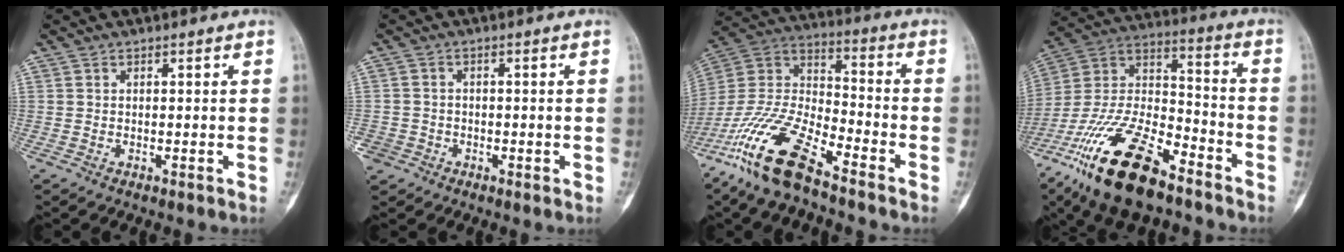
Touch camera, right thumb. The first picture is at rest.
{"total": 3.6, "force": [-1.7, 3.1, 0.3], "torque": [0.005, 0.013, -0.033]}
{"total": 18.5, "force": [-12.5, 5.5, 12.5], "torque": [-0.261, 0.054, -0.242]}
{"total": 24.6, "force": [-15.6, 9.7, 16.3], "torque": [-0.348, 0.052, -0.287]}